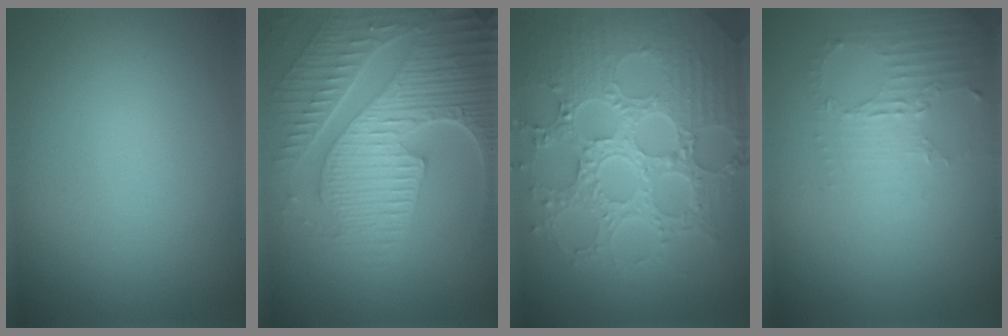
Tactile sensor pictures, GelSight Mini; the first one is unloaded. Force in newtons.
{"total": 8.9, "press": 6.3, "slide": 6.3}
{"total": 8.5, "press": 6.2, "slide": 5.9}
{"total": 2.3, "press": 1.8, "slide": 1.6}